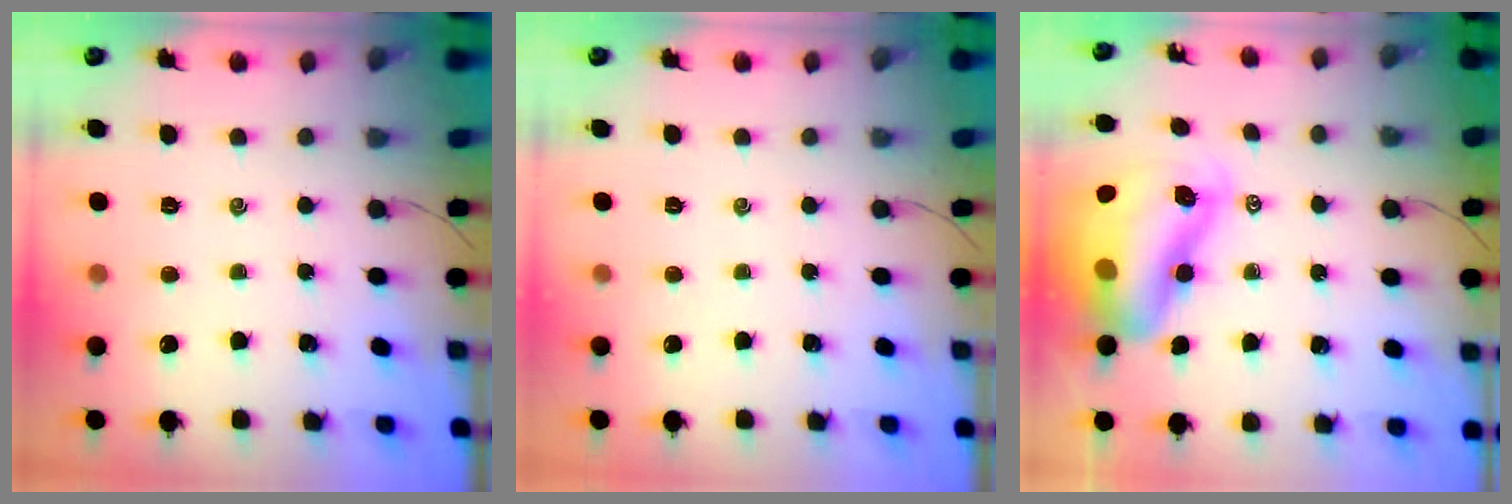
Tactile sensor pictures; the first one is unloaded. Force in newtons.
{"total": 0.0}
{"total": 17.5, "press": 16.9, "slide": 4.7}